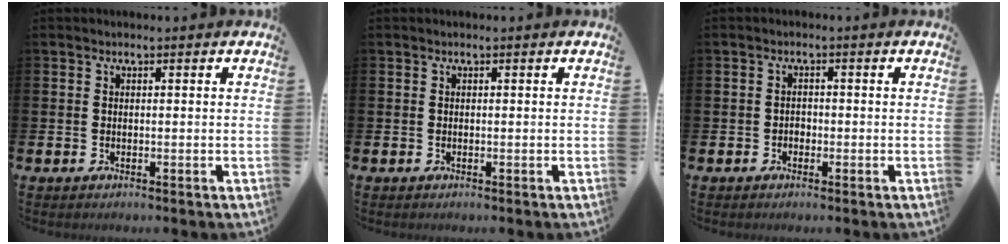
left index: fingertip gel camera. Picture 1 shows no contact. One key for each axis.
{"total": 0.0}
{"total": 1.1, "fx": -0.6, "fy": 0.9, "fz": 0.3, "tx": -0.007, "ty": 0.003, "tz": -0.013}